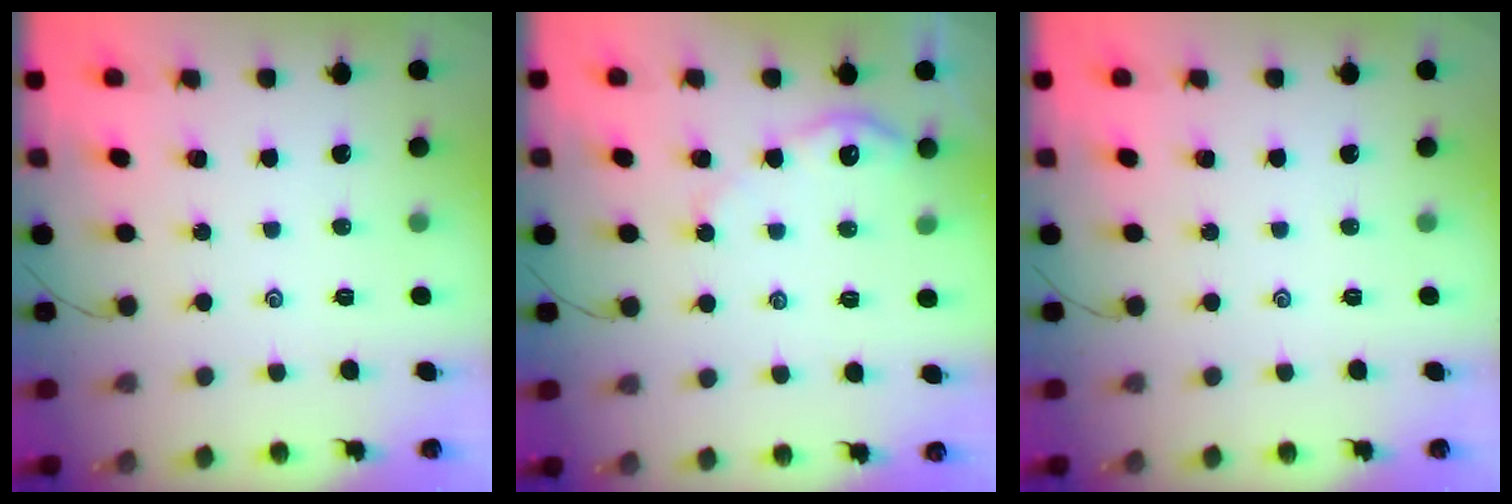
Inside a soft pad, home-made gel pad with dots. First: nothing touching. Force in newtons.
{"total": 4.6, "press": 4.6, "slide": 0.4}
{"total": 0.0}